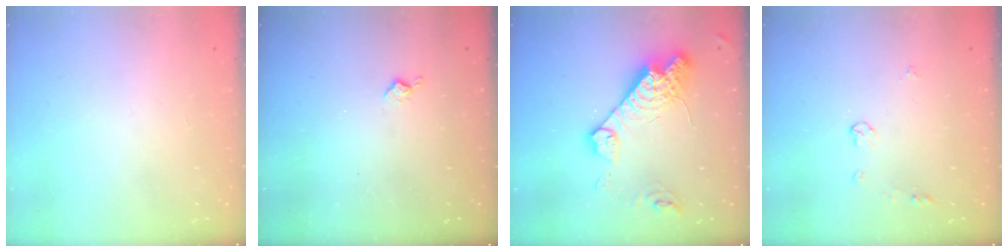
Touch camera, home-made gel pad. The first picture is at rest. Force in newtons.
{"total": 4.1, "press": 4.0, "slide": 0.7}
{"total": 17.6, "press": 17.6, "slide": 1.3}
{"total": 3.9, "press": 3.8, "slide": 0.6}